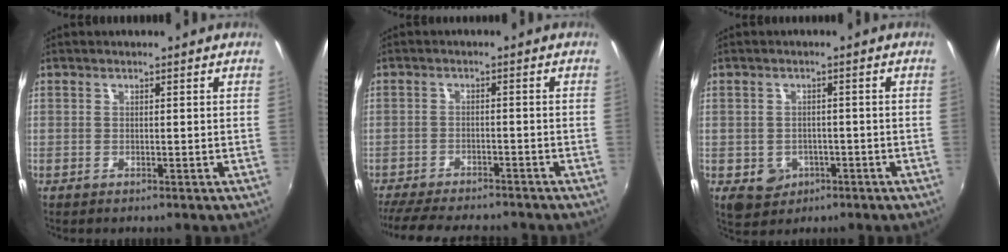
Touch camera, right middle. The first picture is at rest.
{"total": 12.4, "force": [-11.0, 2.6, 5.0], "torque": [-0.119, -0.021, -0.171]}
{"total": 5.7, "force": [-2.1, 4.9, 2.1], "torque": [-0.052, -0.003, -0.019]}